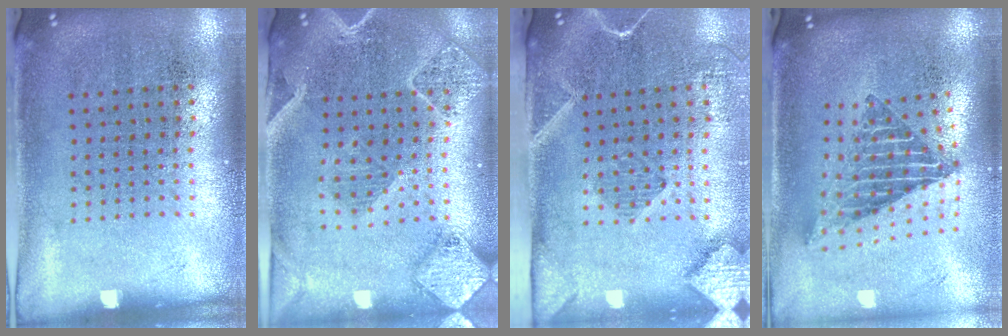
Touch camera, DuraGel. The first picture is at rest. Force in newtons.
{"total": 2.4, "press": 2.2, "slide": 0.9}
{"total": 2.9, "press": 2.1, "slide": 2.0}
{"total": 2.3, "press": 1.6, "slide": 1.6}